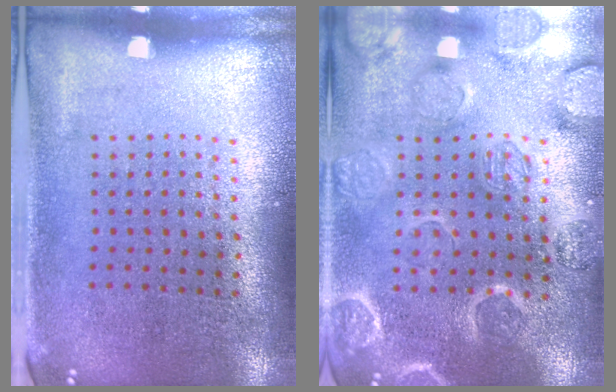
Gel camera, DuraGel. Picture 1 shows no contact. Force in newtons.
{"total": 3.1, "press": 3.0, "slide": 0.6}